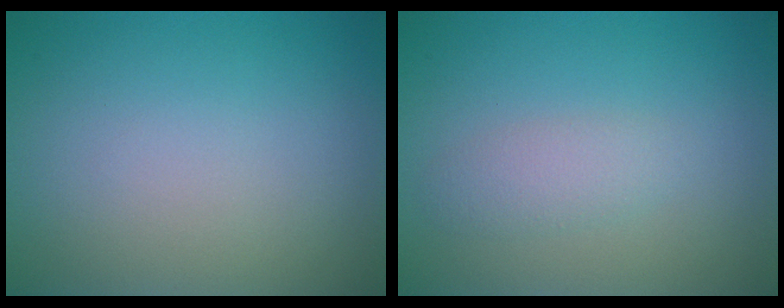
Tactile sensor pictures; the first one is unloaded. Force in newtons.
{"total": 1.7, "press": 1.7, "slide": 0.1}